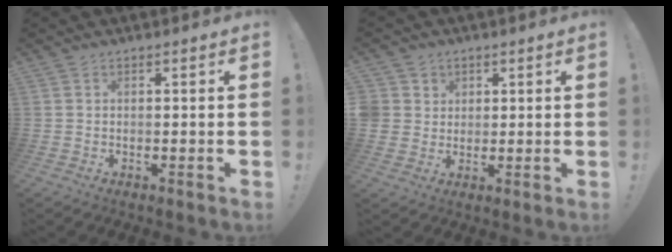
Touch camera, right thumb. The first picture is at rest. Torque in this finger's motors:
{"motor_torque": [0.06, 0.08, 0.20, 0.23, 0.25]}